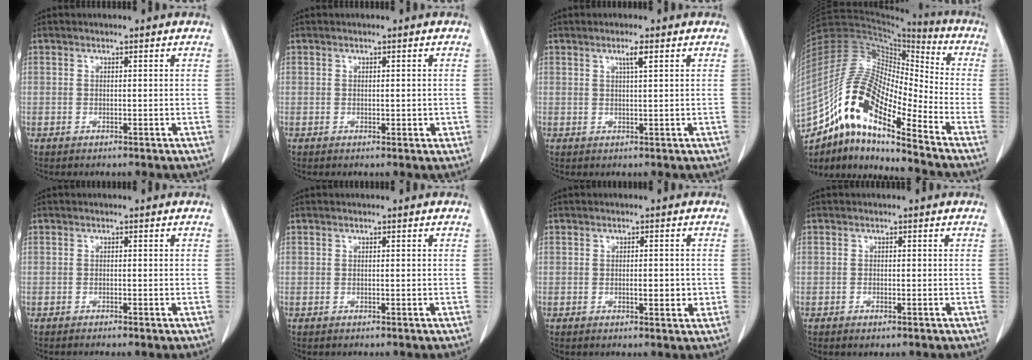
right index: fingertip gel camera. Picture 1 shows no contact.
{"total": 1.5, "force": [0.0, 0.8, 1.3], "torque": [-0.016, -0.003, 0.005]}
{"total": 2.0, "force": [1.0, -0.1, 1.7], "torque": [-0.032, -0.002, 0.018]}
{"total": 17.8, "force": [-11.4, 4.0, 13.0], "torque": [-0.256, 0.024, -0.202]}
{"total": 1.0, "force": [-0.7, -0.1, 0.6], "torque": [-0.012, 0.000, -0.010]}
{"total": 0.0}
{"total": 2.9, "force": [-0.3, 1.1, 2.6], "torque": [-0.040, -0.002, -0.002]}
{"total": 0.9, "force": [-0.6, 0.3, 0.7], "torque": [-0.010, -0.001, -0.005]}